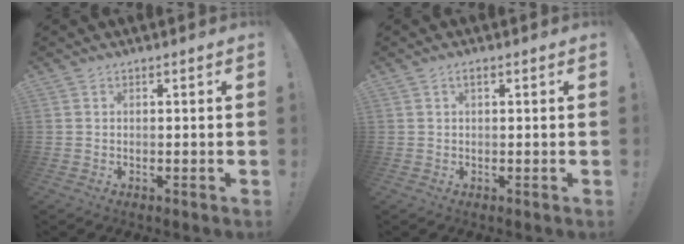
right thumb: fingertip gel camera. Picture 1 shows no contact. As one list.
[{"total": 1.4, "force": [0.5, 0.5, 1.1], "torque": [-0.018, 0.000, 0.008]}]